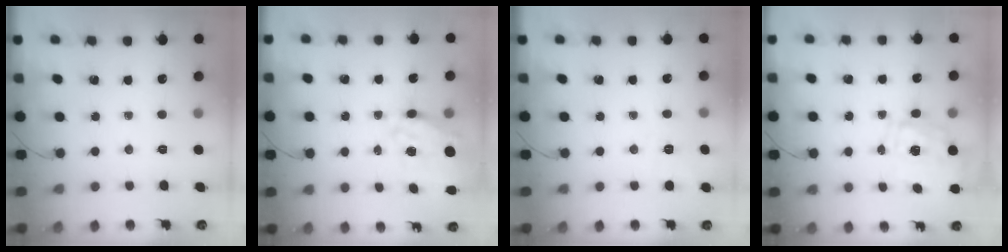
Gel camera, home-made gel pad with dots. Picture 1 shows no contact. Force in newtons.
{"total": 12.2, "press": 11.5, "slide": 4.2}
{"total": 2.1, "press": 0.1, "slide": 2.1}
{"total": 9.7, "press": 9.6, "slide": 1.4}